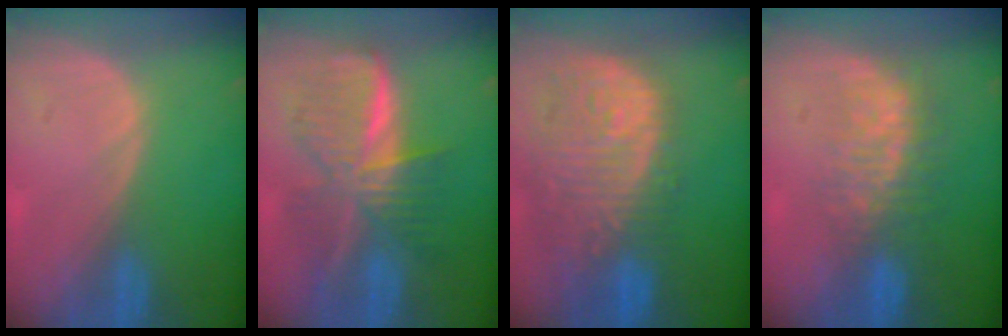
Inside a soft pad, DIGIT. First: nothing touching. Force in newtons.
{"total": 9.5, "press": 9.5, "slide": 0.7}
{"total": 13.4, "press": 11.3, "slide": 7.3}
{"total": 7.7, "press": 7.1, "slide": 3.1}